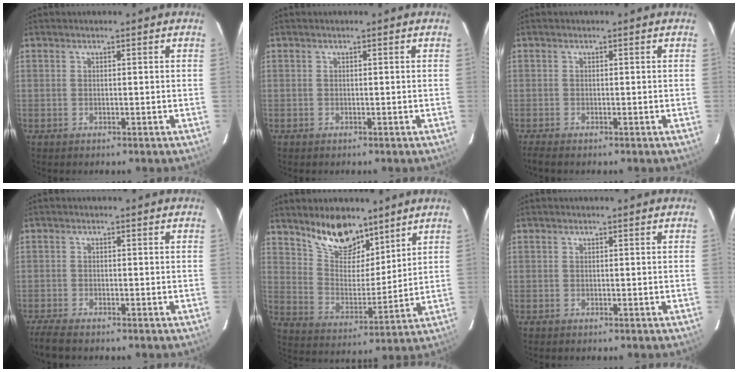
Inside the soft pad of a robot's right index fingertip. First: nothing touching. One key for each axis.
{"total": 0.0}
{"total": 1.5, "fx": -1.2, "fy": 0.0, "fz": 0.8, "tx": -0.022, "ty": -0.005, "tz": -0.023}
{"total": 3.9, "fx": -3.3, "fy": 0.5, "fz": 2.0, "tx": -0.058, "ty": -0.015, "tz": -0.064}
{"total": 12.6, "fx": 9.6, "fy": 5.5, "fz": 6.1, "tx": -0.110, "ty": 0.007, "tz": 0.178}
{"total": 0.0}